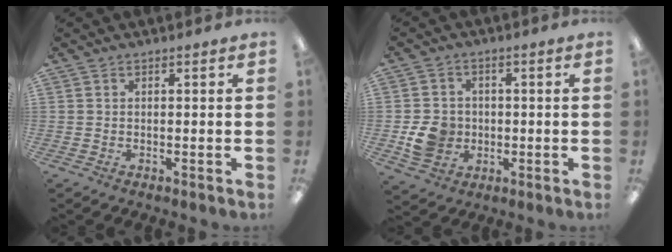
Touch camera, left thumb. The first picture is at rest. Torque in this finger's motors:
{"motor_torque": [-0.03, 0.04, 0.13, -0.13, 0.01]}